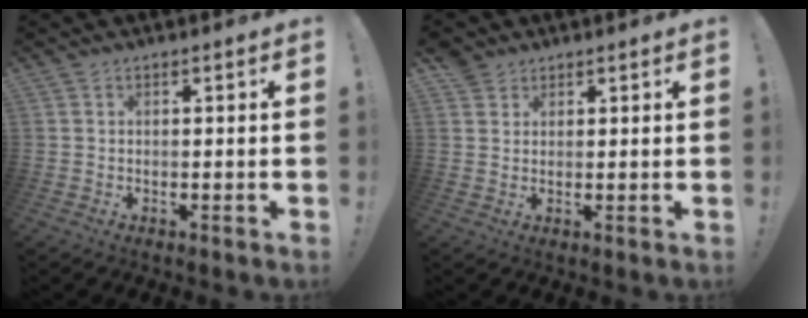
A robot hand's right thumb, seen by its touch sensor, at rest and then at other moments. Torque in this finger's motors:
{"motor_torque": [-0.04, 0.96, 0.12, 0.02, 0.00]}